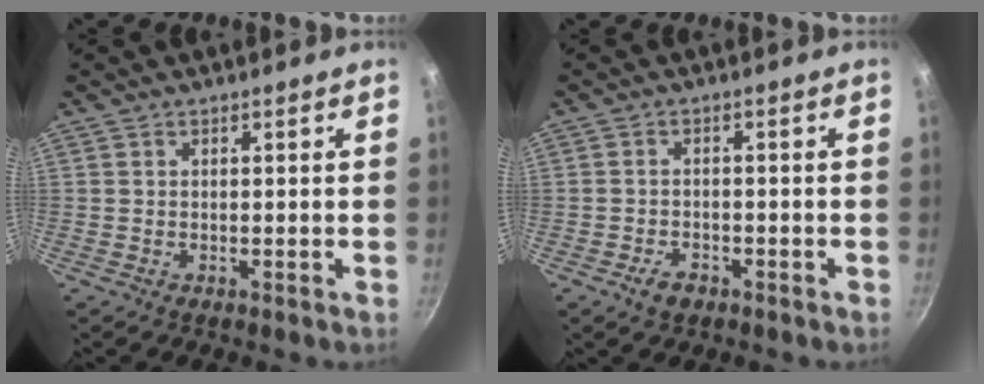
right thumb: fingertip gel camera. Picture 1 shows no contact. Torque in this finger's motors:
{"motor_torque": [-0.29, 0.04, -0.11, 0.05, 0.01]}